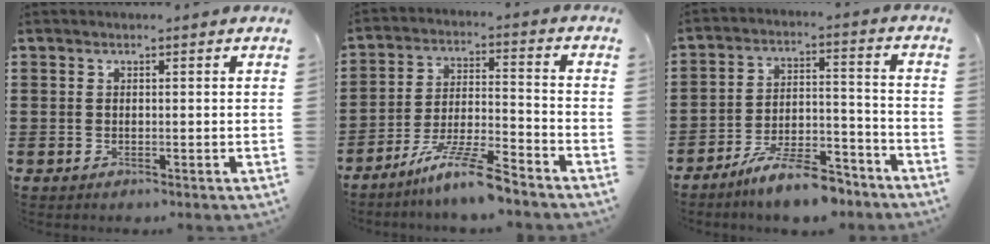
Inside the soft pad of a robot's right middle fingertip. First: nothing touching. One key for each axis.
{"total": 9.2, "fx": -7.4, "fy": 0.5, "fz": 5.5, "tx": -0.109, "ty": -0.001, "tz": -0.141}
{"total": 9.7, "fx": -8.4, "fy": 1.7, "fz": 4.6, "tx": -0.078, "ty": 0.024, "tz": -0.155}